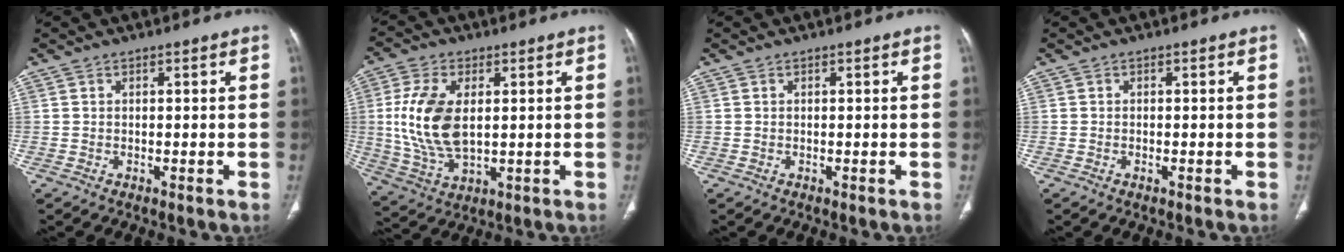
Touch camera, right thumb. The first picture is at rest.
{"total": 13.6, "force": [1.5, 7.5, 11.2], "torque": [-0.235, -0.009, 0.035]}
{"total": 0.0}
{"total": 0.6, "force": [-0.3, 0.2, 0.4], "torque": [-0.011, 0.003, -0.005]}